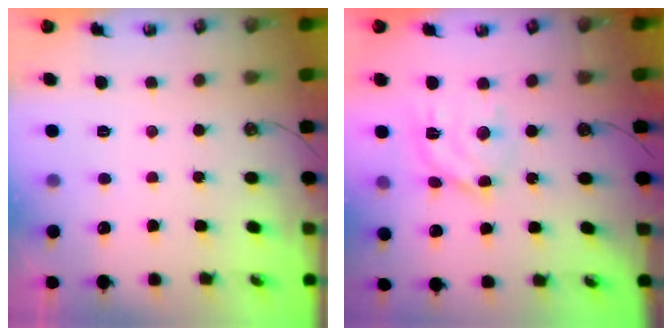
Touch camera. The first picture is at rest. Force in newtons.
{"total": 13.0, "press": 12.9, "slide": 1.1}